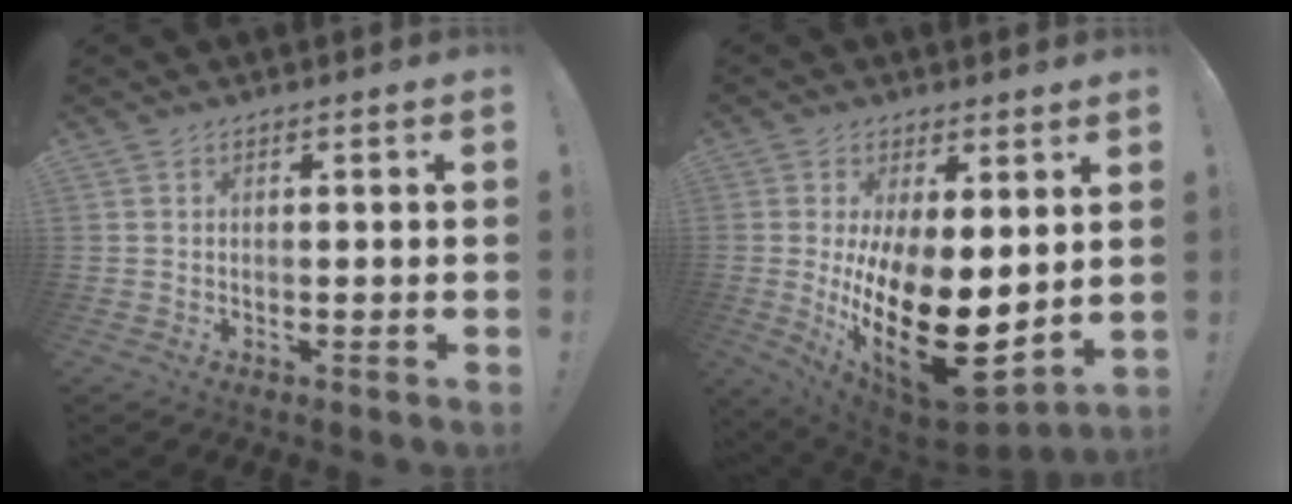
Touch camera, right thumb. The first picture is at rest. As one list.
[{"total": 21.6, "force": [-2.4, 9.9, 19.1], "torque": [-0.334, -0.020, -0.021]}]